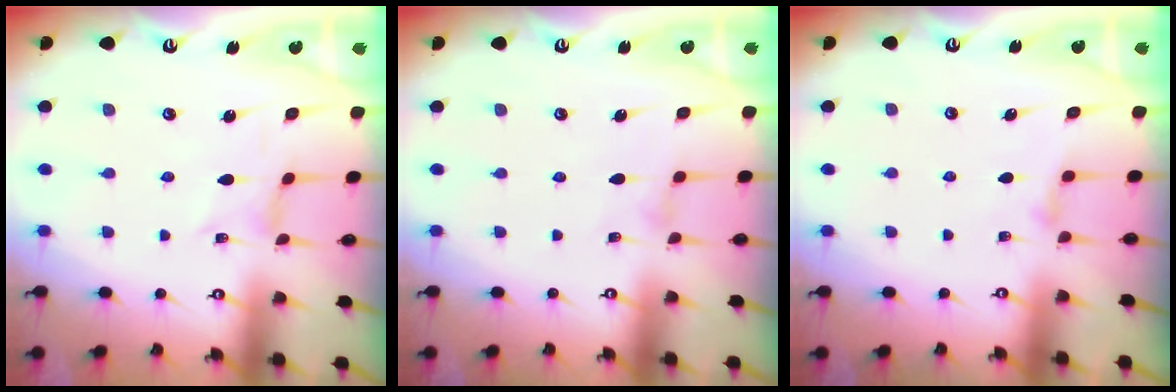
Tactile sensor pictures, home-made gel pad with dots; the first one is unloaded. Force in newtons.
{"total": 1.0, "press": 1.0, "slide": 0.2}
{"total": 2.4, "press": 2.4, "slide": 0.5}